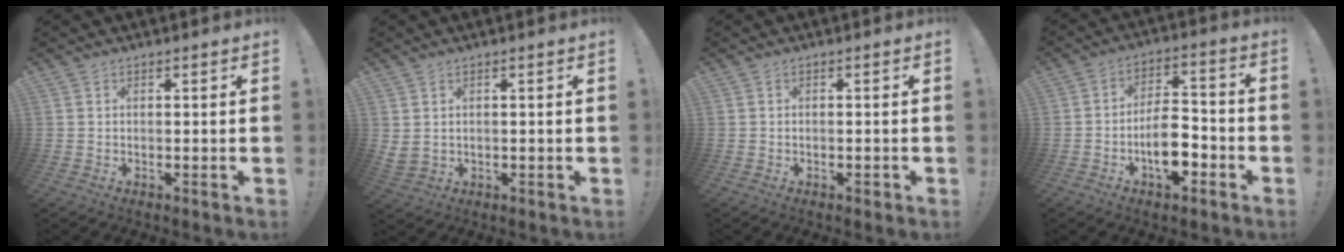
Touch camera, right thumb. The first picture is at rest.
{"total": 2.7, "force": [1.6, 1.7, 1.3], "torque": [-0.019, -0.004, 0.031]}
{"total": 0.8, "force": [-0.4, 0.4, 0.6], "torque": [-0.007, 0.002, -0.006]}
{"total": 10.9, "force": [-4.4, 5.8, 8.1], "torque": [-0.126, 0.025, -0.076]}